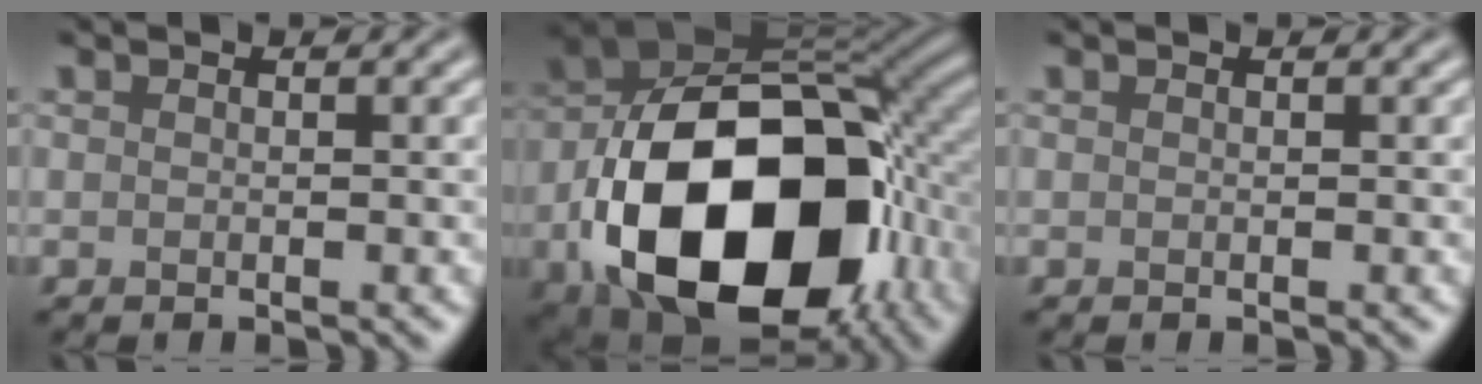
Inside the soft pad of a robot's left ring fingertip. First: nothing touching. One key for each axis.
{"total": 19.3, "fx": -5.6, "fy": 12.6, "fz": 13.5, "tx": -0.264, "ty": -0.042, "tz": -0.082}
{"total": 0.0}